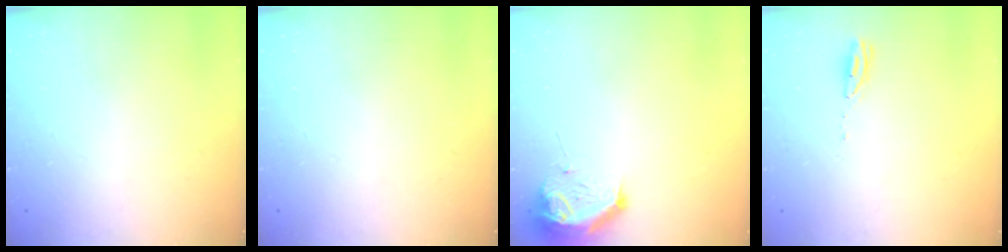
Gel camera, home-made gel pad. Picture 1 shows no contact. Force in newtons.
{"total": 0.0}
{"total": 8.7, "press": 8.6, "slide": 1.0}
{"total": 3.2, "press": 3.2, "slide": 0.2}